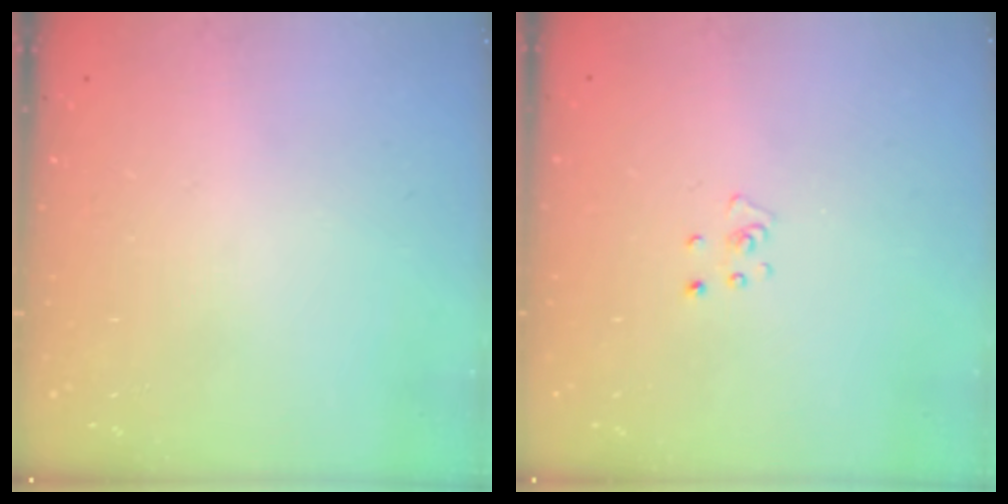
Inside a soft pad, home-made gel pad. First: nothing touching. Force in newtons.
{"total": 3.2, "press": 3.2, "slide": 0.4}